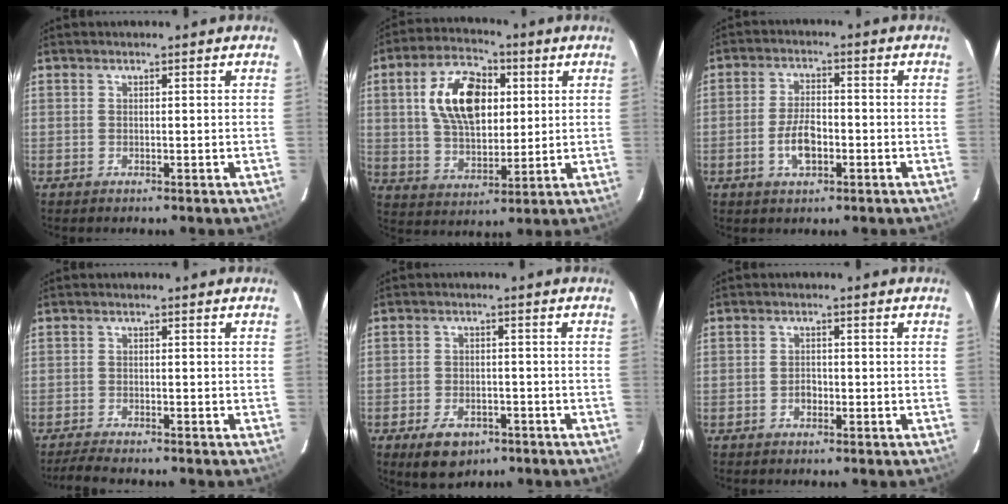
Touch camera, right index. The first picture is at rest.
{"total": 14.9, "force": [3.6, 8.9, 11.4], "torque": [-0.205, 0.023, 0.069]}
{"total": 6.4, "force": [-2.2, 3.2, 5.1], "torque": [-0.104, 0.003, -0.037]}
{"total": 4.3, "force": [-3.9, 0.3, 1.8], "torque": [-0.053, -0.010, -0.069]}
{"total": 7.8, "force": [-4.8, 4.7, 3.9], "torque": [-0.089, -0.001, -0.065]}
{"total": 1.9, "force": [-0.8, 1.4, 0.9], "torque": [-0.017, 0.006, -0.012]}